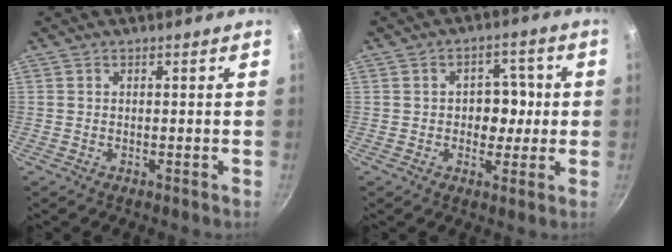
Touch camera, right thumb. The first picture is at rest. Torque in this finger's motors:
{"motor_torque": [-0.41, 0.60, 0.48, -0.36, 0.00]}